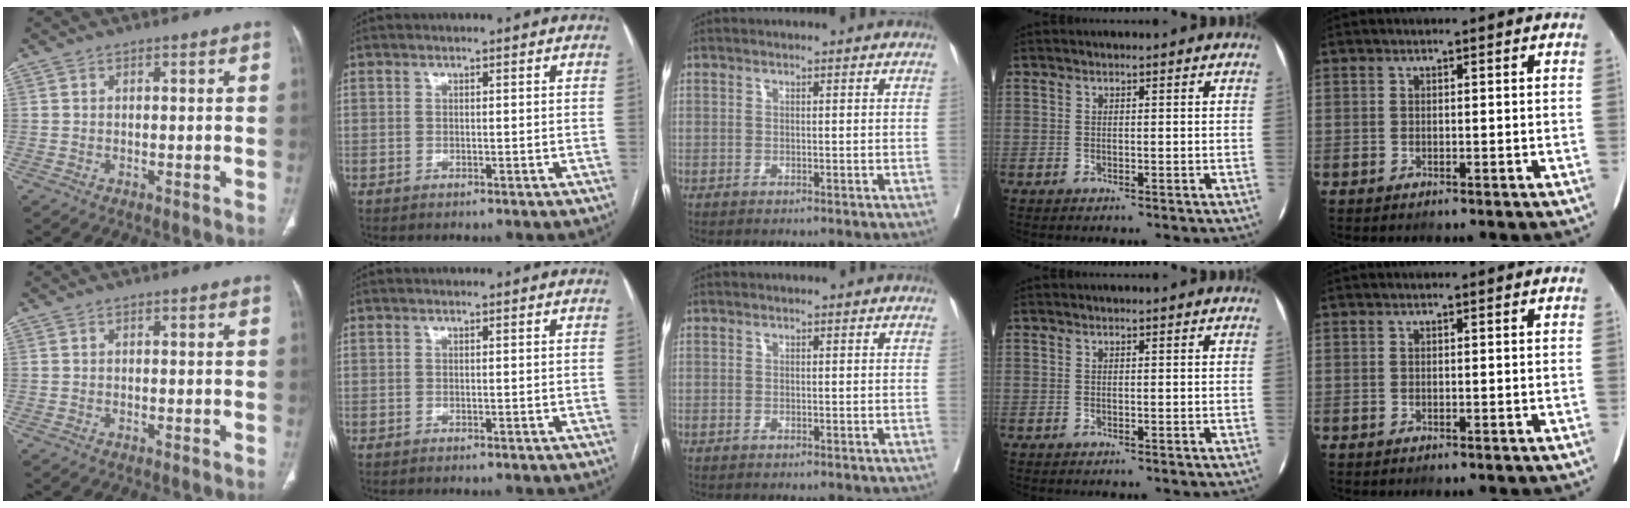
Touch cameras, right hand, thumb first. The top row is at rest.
{}